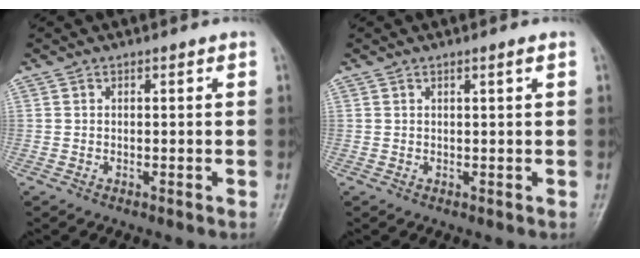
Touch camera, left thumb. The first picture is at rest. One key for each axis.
{"total": 0.9, "fx": 0.4, "fy": -0.2, "fz": 0.7, "tx": -0.016, "ty": -0.002, "tz": 0.009}